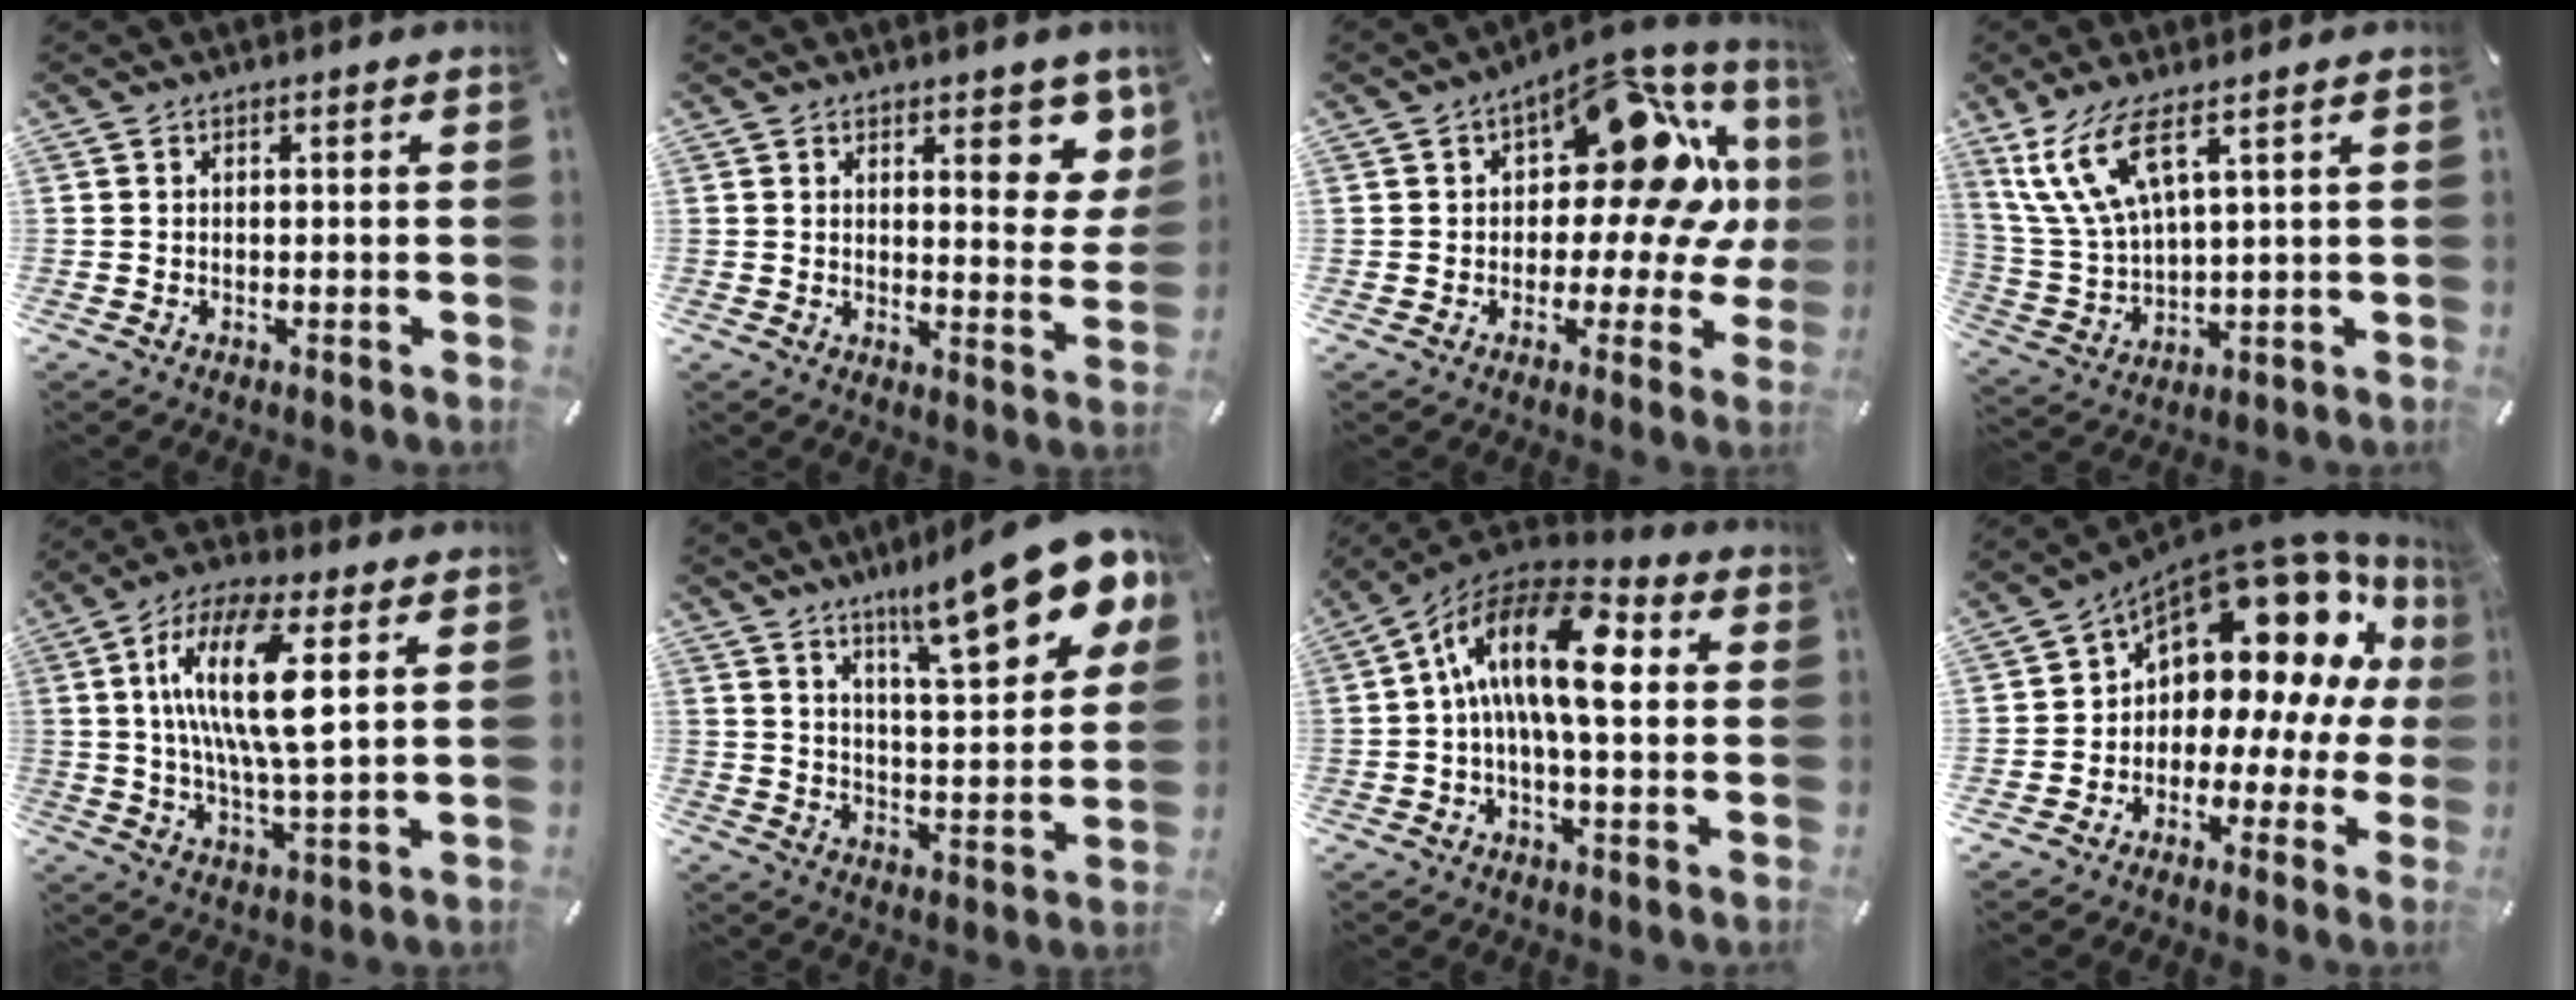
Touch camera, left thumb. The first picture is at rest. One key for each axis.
{"total": 8.8, "fx": 5.4, "fy": 3.9, "fz": 5.8, "tx": -0.053, "ty": -0.041, "tz": 0.085}
{"total": 19.7, "fx": 6.0, "fy": 10.9, "fz": 15.3, "tx": -0.186, "ty": -0.054, "tz": 0.096}
{"total": 12.1, "fx": 6.7, "fy": 4.3, "fz": 9.2, "tx": -0.220, "ty": -0.016, "tz": 0.119}
{"total": 15.9, "fx": 4.1, "fy": 4.4, "fz": 14.7, "tx": -0.296, "ty": -0.003, "tz": 0.061}
{"total": 18.5, "fx": 13.2, "fy": 4.8, "fz": 12.1, "tx": -0.180, "ty": -0.092, "tz": 0.212}
{"total": 16.6, "fx": 2.0, "fy": 7.5, "fz": 14.7, "tx": -0.275, "ty": 0.004, "tz": 0.032}
{"total": 14.7, "fx": 7.8, "fy": 9.0, "fz": 8.7, "tx": -0.124, "ty": -0.073, "tz": 0.126}